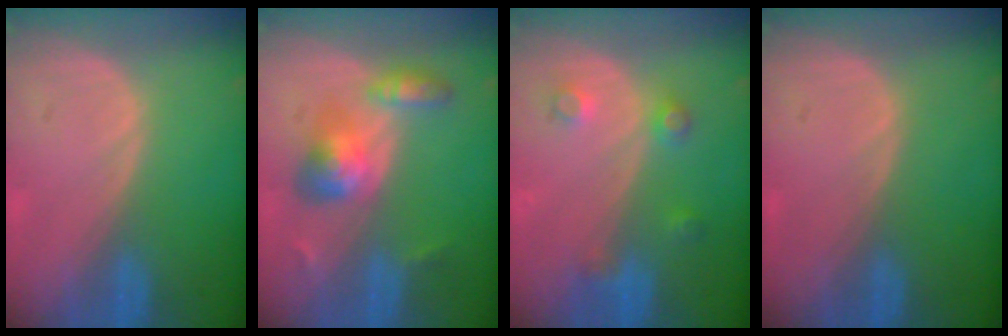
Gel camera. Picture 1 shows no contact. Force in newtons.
{"total": 5.8, "press": 5.8, "slide": 0.2}
{"total": 3.7, "press": 3.4, "slide": 1.4}
{"total": 0.0}